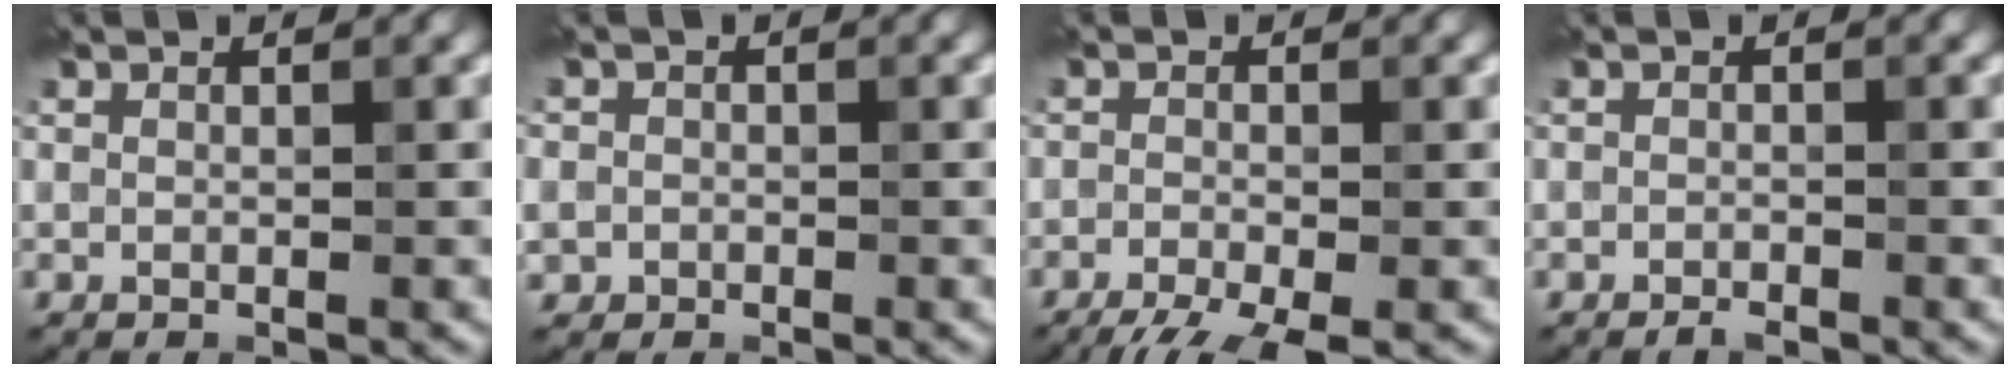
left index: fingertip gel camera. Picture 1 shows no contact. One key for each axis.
{"total": 3.3, "fx": -0.9, "fy": 3.1, "fz": 0.8, "tx": 0.000, "ty": 0.005, "tz": -0.038}
{"total": 5.9, "fx": -4.2, "fy": 1.7, "fz": 3.8, "tx": -0.068, "ty": -0.033, "tz": -0.072}
{"total": 0.9, "fx": -0.8, "fy": 0.3, "fz": 0.5, "tx": -0.007, "ty": -0.002, "tz": -0.014}